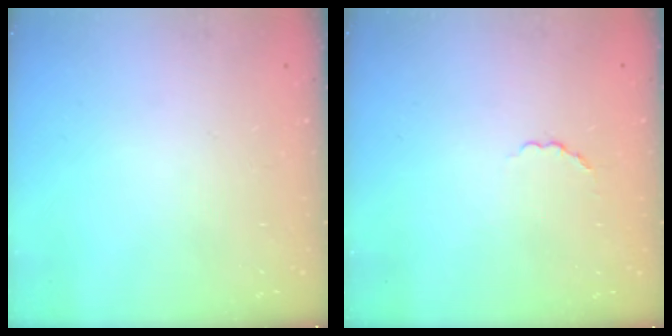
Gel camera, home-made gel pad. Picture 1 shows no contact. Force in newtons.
{"total": 2.4, "press": 2.2, "slide": 1.0}